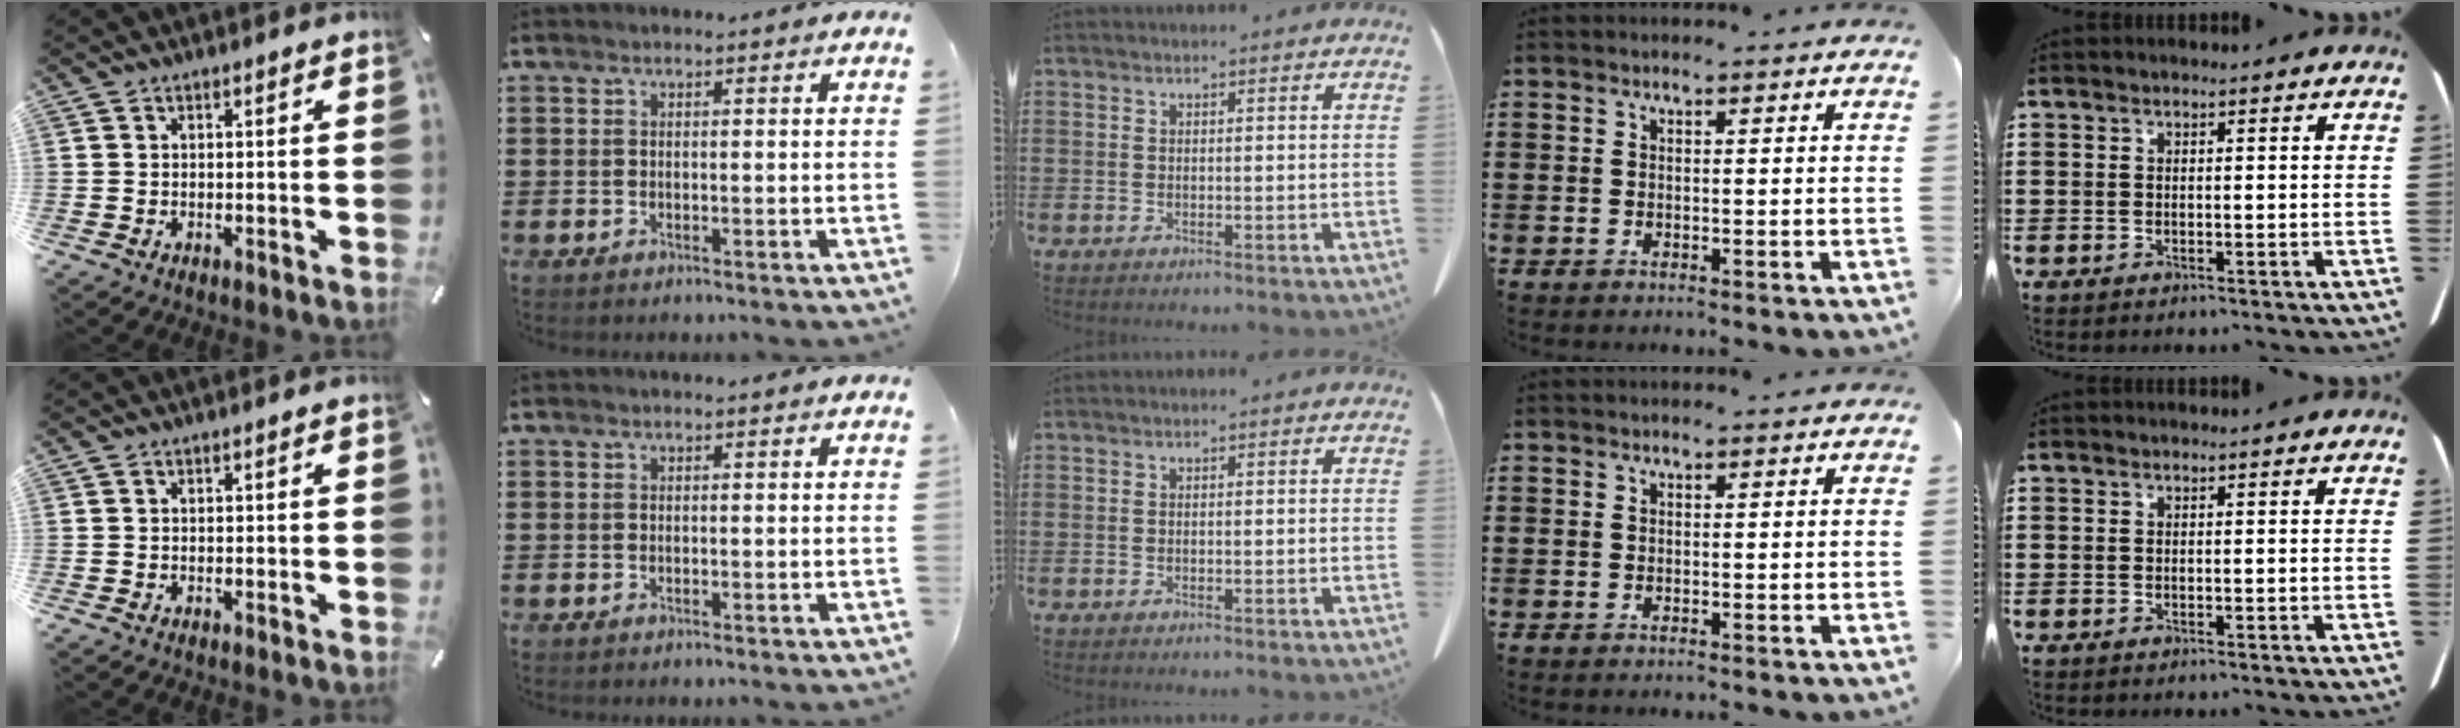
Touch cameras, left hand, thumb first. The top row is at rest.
{}